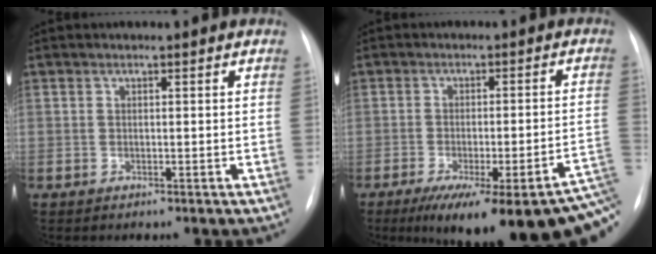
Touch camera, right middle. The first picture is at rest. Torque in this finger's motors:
{"motor_torque": [1.14, -0.99, 0.61, 0.13]}